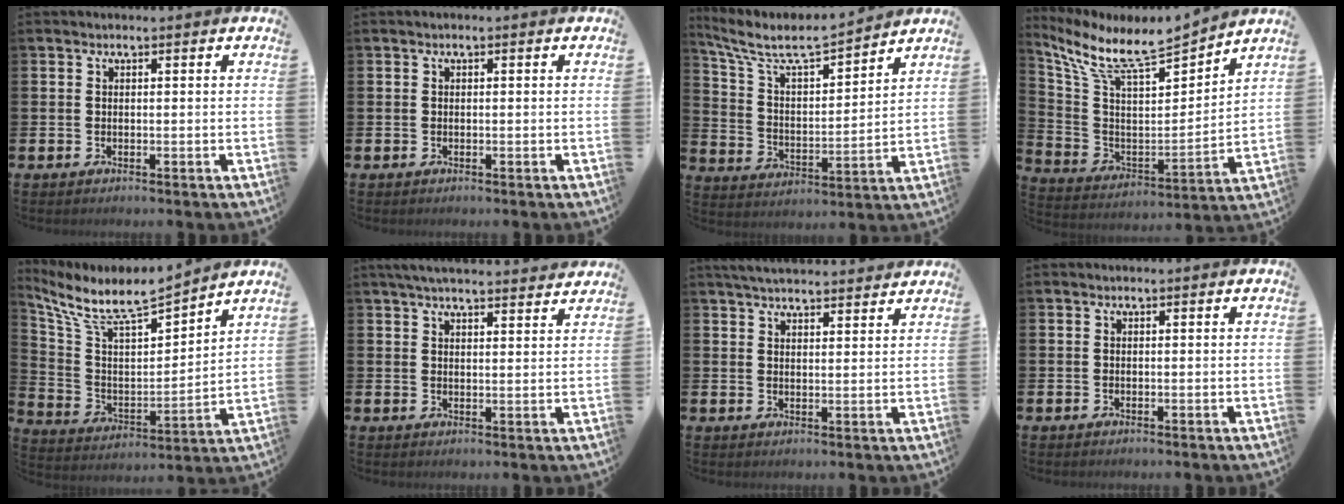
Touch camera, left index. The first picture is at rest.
{"total": 0.0}
{"total": 7.8, "force": [7.0, 1.7, 2.9], "torque": [-0.094, -0.046, 0.120]}
{"total": 8.9, "force": [7.9, 1.4, 3.8], "torque": [-0.114, -0.060, 0.133]}
{"total": 7.8, "force": [7.3, 1.1, 2.6], "torque": [-0.090, -0.058, 0.121]}
{"total": 4.6, "force": [4.4, 0.5, 1.2], "torque": [-0.030, -0.015, 0.079]}
{"total": 4.1, "force": [4.0, 0.5, 0.7], "torque": [-0.020, -0.016, 0.074]}
{"total": 0.0}